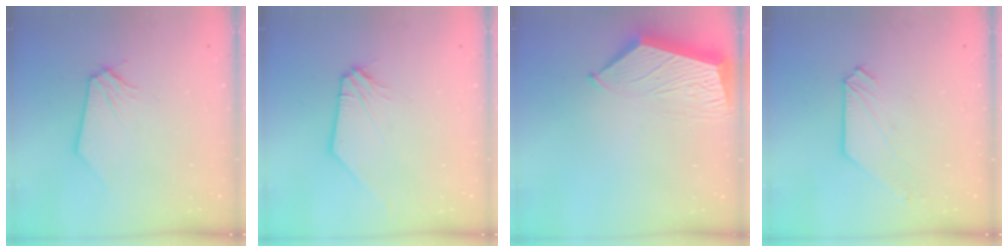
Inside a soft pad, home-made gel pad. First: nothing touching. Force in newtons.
{"total": 1.9, "press": 1.9, "slide": 0.3}
{"total": 7.1, "press": 7.1, "slide": 0.8}
{"total": 1.8, "press": 1.8, "slide": 0.1}